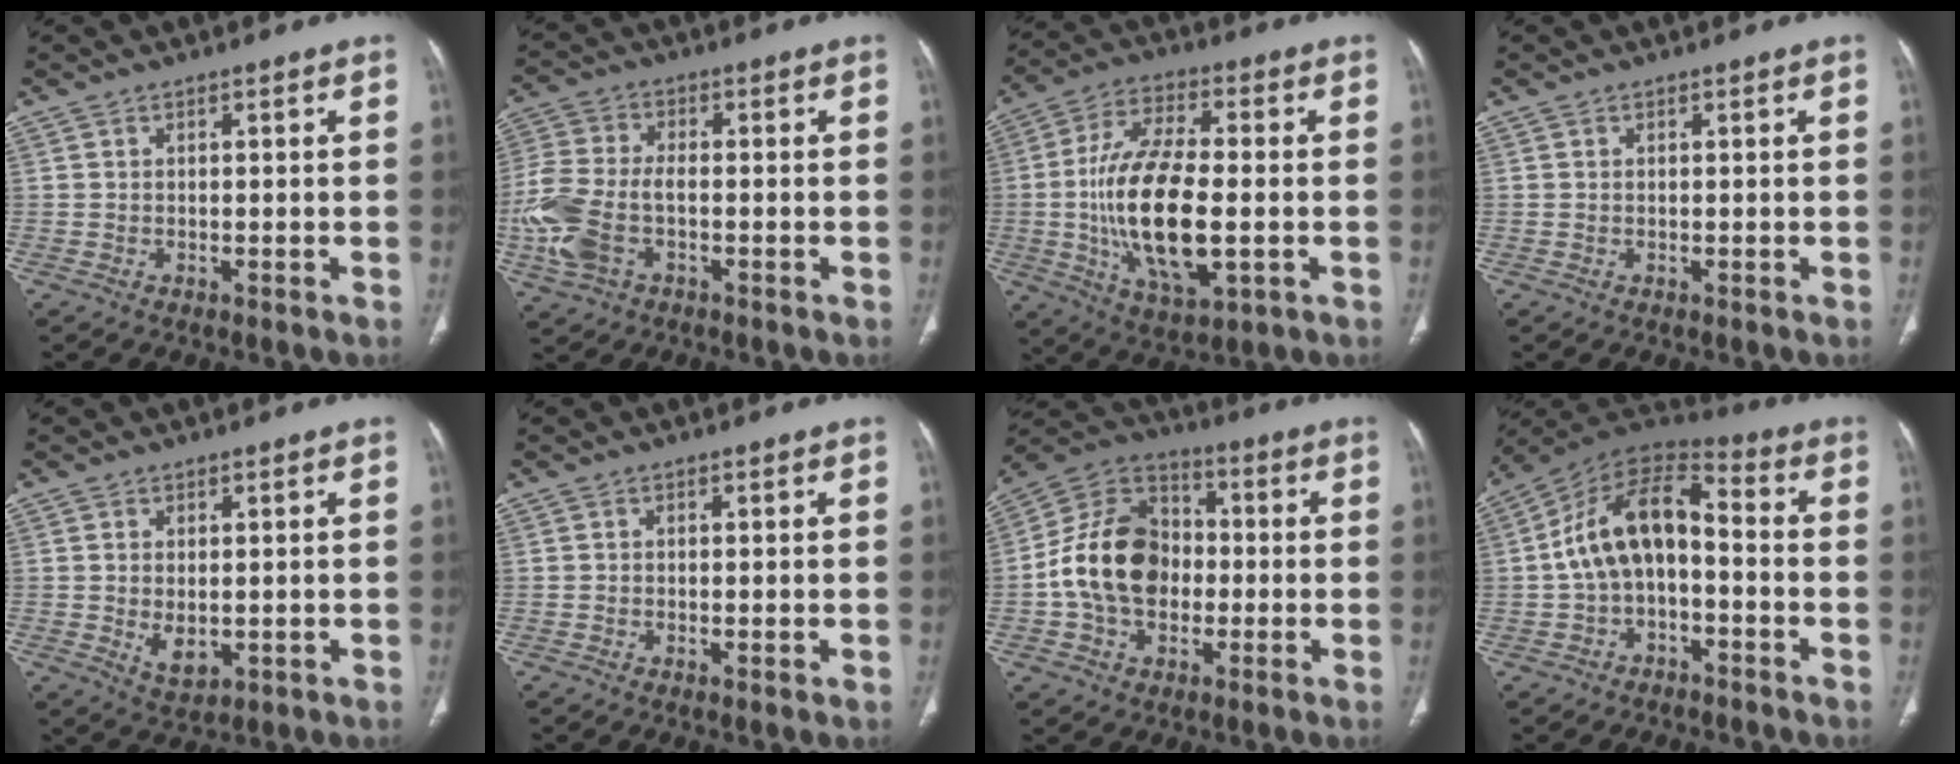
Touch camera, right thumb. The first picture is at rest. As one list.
[{"total": 12.7, "force": [-3.2, 7.4, 9.8], "torque": [-0.240, 0.014, -0.061]}, {"total": 19.6, "force": [-2.3, 8.3, 17.6], "torque": [-0.337, 0.001, -0.035]}, {"total": 0.0}, {"total": 4.6, "force": [-0.4, 2.7, 3.6], "torque": [-0.060, -0.010, 0.004]}, {"total": 0.6, "force": [-0.1, 0.2, 0.6], "torque": [-0.016, -0.004, -0.004]}, {"total": 16.5, "force": [-1.4, 12.2, 11.1], "torque": [-0.178, 0.036, -0.031]}, {"total": 13.6, "force": [-1.3, 7.8, 11.0], "torque": [-0.184, 0.054, -0.034]}]